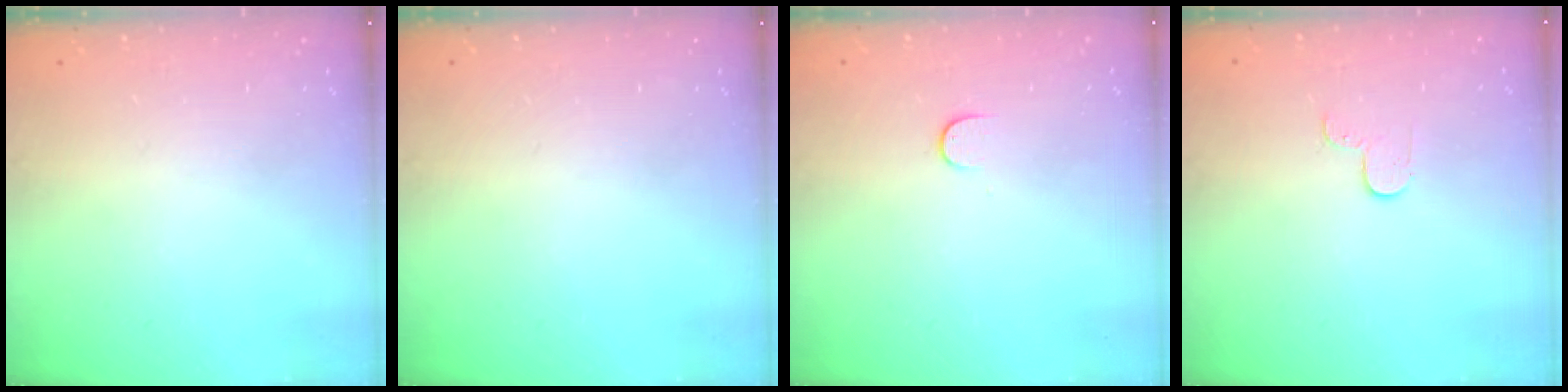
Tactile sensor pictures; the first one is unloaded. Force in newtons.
{"total": 0.0}
{"total": 5.0, "press": 5.0, "slide": 0.5}
{"total": 3.7, "press": 3.6, "slide": 0.3}